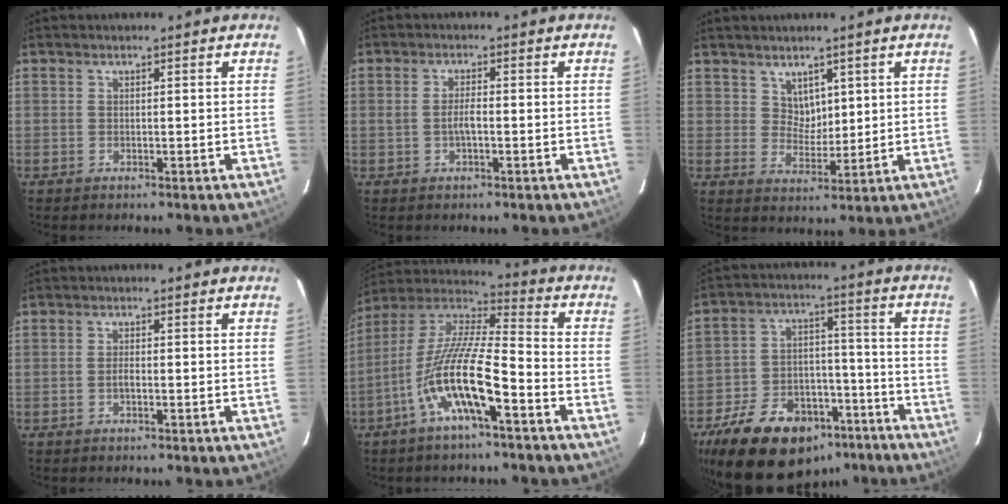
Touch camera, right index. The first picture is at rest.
{"total": 2.4, "force": [-0.6, 0.7, 2.2], "torque": [-0.044, 0.003, -0.012]}
{"total": 4.1, "force": [2.5, 3.0, 1.1], "torque": [-0.010, 0.003, 0.051]}
{"total": 1.3, "force": [-0.5, 0.4, 1.1], "torque": [-0.020, 0.000, -0.011]}
{"total": 15.4, "force": [-7.1, 2.9, 13.3], "torque": [-0.251, -0.012, -0.141]}
{"total": 22.6, "force": [-15.2, 12.7, 11.0], "torque": [-0.233, 0.032, -0.216]}